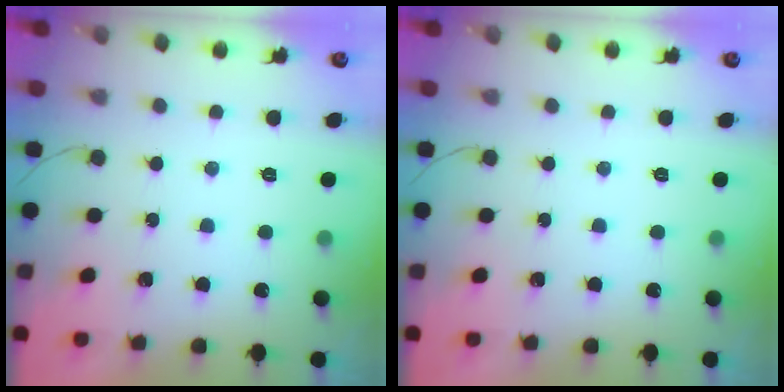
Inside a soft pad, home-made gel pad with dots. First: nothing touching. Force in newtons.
{"total": 0.0}